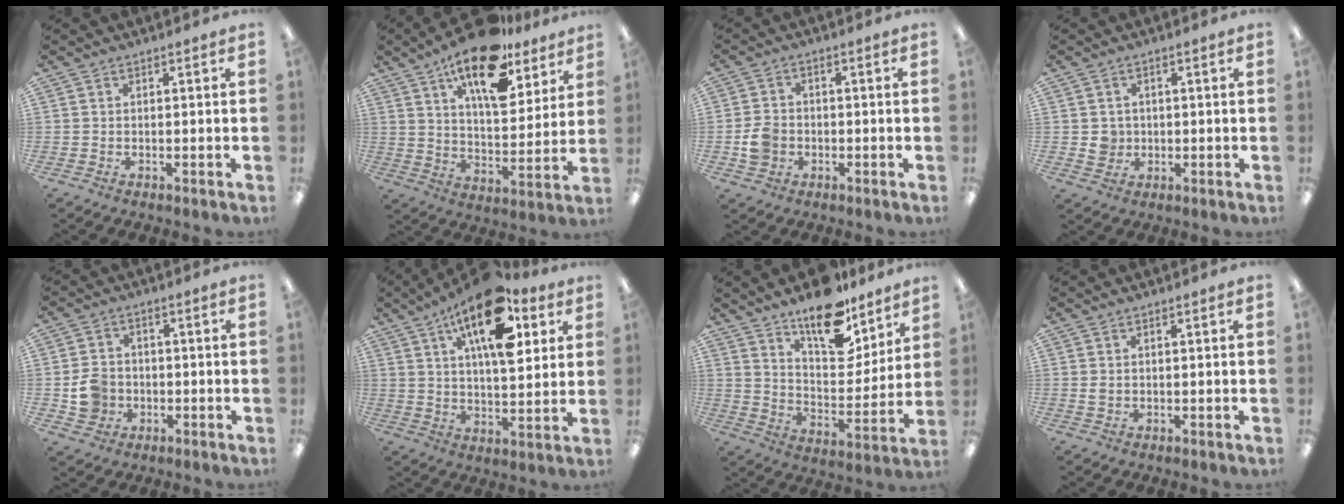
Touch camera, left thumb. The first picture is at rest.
{"total": 19.2, "force": [13.1, 7.7, 11.8], "torque": [-0.195, -0.066, 0.220]}
{"total": 5.2, "force": [-1.4, 4.4, 2.3], "torque": [-0.036, 0.006, -0.025]}
{"total": 3.2, "force": [0.1, 3.1, 0.7], "torque": [-0.009, 0.001, 0.001]}
{"total": 6.6, "force": [-1.5, 5.9, 2.4], "torque": [-0.049, 0.012, -0.024]}
{"total": 19.0, "force": [10.2, 8.4, 13.7], "torque": [-0.213, -0.034, 0.166]}
{"total": 16.0, "force": [12.8, 6.5, 7.1], "torque": [-0.105, -0.092, 0.225]}
{"total": 0.5, "force": [0.3, 0.3, 0.3], "torque": [-0.007, 0.004, 0.004]}